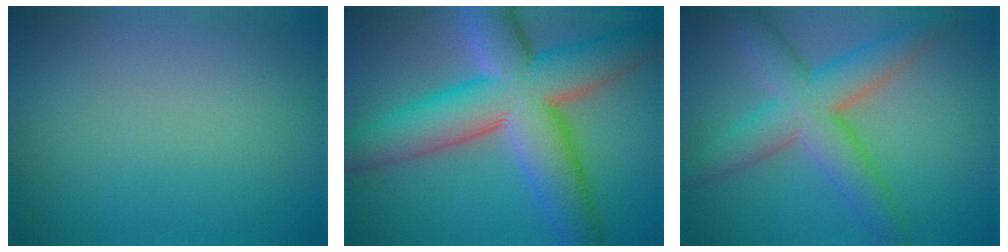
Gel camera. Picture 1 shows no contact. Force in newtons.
{"total": 12.6, "press": 12.6, "slide": 0.5}
{"total": 6.9, "press": 6.9, "slide": 0.1}